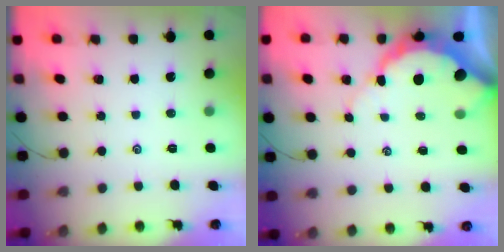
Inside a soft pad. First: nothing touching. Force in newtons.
{"total": 8.3, "press": 8.2, "slide": 0.9}